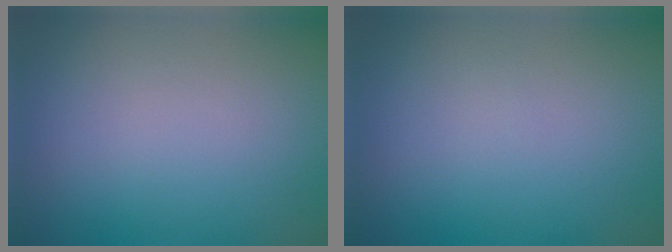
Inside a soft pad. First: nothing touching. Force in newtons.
{"total": 0.0}